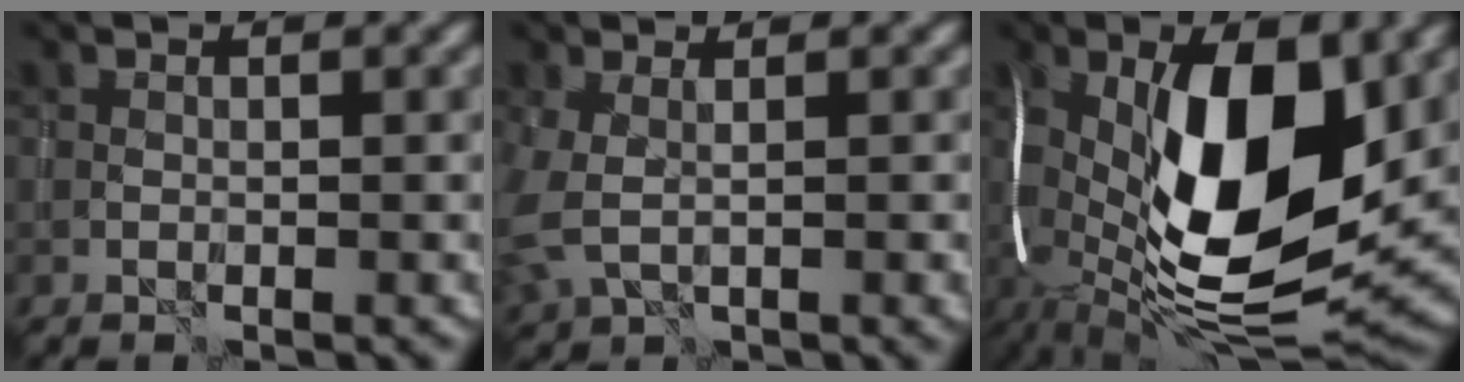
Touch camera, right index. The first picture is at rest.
{"total": 3.6, "force": [0.0, 1.8, 3.2], "torque": [-0.084, -0.009, 0.001]}
{"total": 16.4, "force": [0.4, 7.4, 14.7], "torque": [-0.270, -0.010, -0.002]}